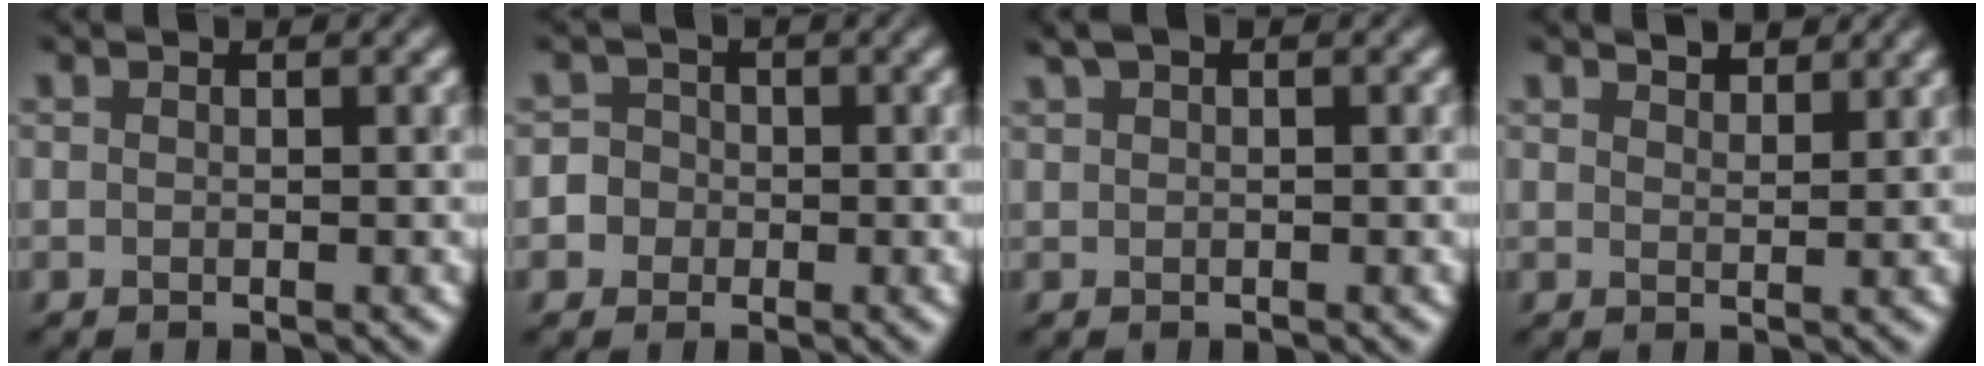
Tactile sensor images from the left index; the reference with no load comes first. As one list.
[{"total": 3.7, "force": [-1.0, 3.5, 0.5], "torque": [0.018, 0.020, -0.040]}, {"total": 1.0, "force": [0.7, 0.4, 0.6], "torque": [-0.010, 0.011, 0.013]}, {"total": 2.1, "force": [2.0, 0.5, 0.5], "torque": [-0.008, 0.000, 0.036]}]